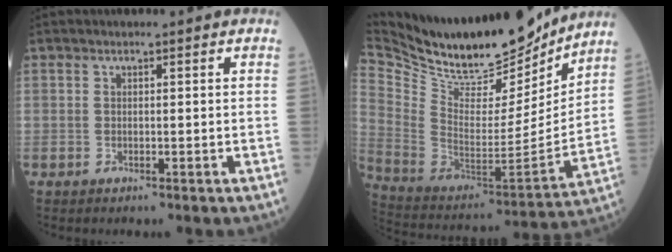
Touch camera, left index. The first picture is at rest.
{"total": 26.2, "force": [22.6, 7.2, 11.1], "torque": [-0.223, -0.036, 0.360]}